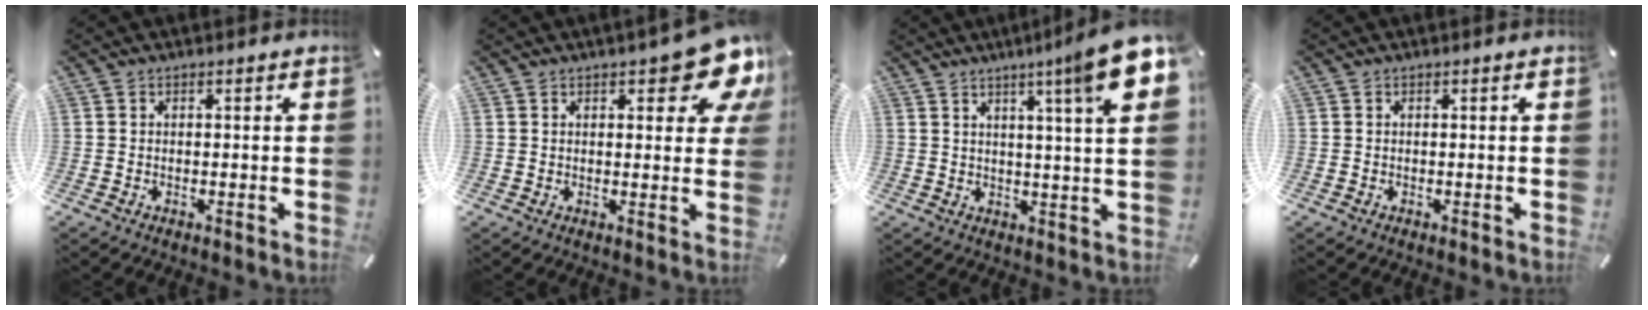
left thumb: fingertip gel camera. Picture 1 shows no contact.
{"total": 11.4, "force": [6.2, 4.2, 8.6], "torque": [-0.098, -0.041, 0.101]}
{"total": 13.1, "force": [6.4, 0.0, 11.5], "torque": [-0.177, -0.035, 0.092]}
{"total": 0.0}